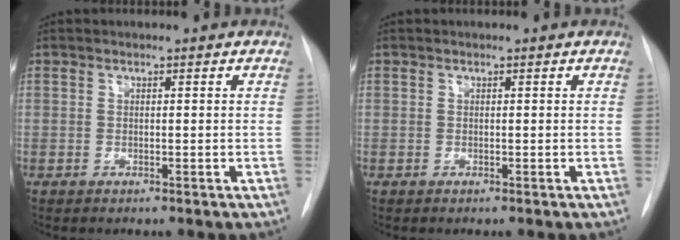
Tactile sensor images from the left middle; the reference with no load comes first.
{"total": 0.0}